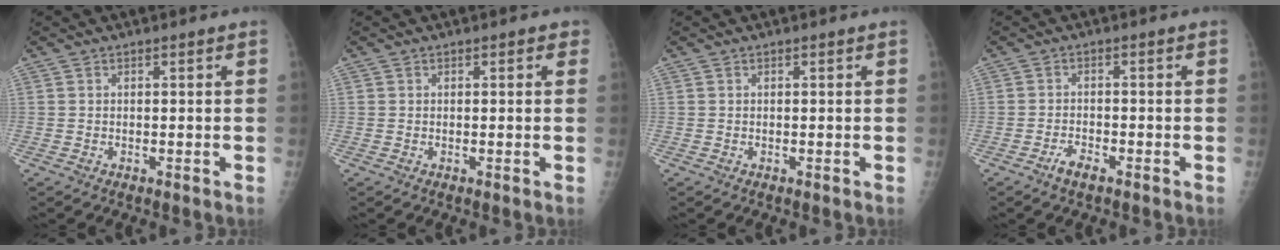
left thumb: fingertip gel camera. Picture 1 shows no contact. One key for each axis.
{"total": 1.2, "fx": 0.5, "fy": 0.9, "fz": 0.6, "tx": 0.008, "ty": 0.002, "tz": -0.001}
{"total": 0.0}
{"total": 2.7, "fx": -2.0, "fy": 0.9, "fz": 1.7, "tx": -0.039, "ty": 0.009, "tz": -0.038}